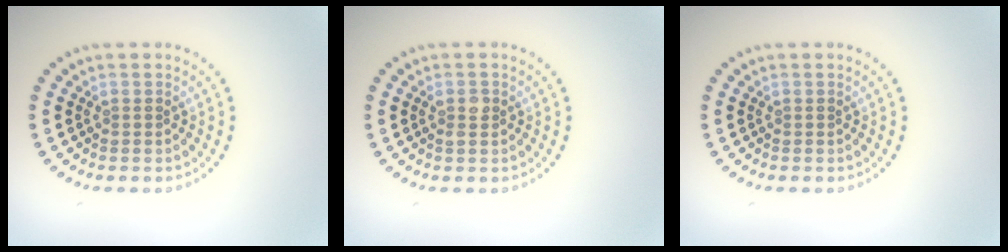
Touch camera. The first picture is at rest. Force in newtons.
{"total": 1.2, "press": 1.2, "slide": 0.2}
{"total": 0.0}